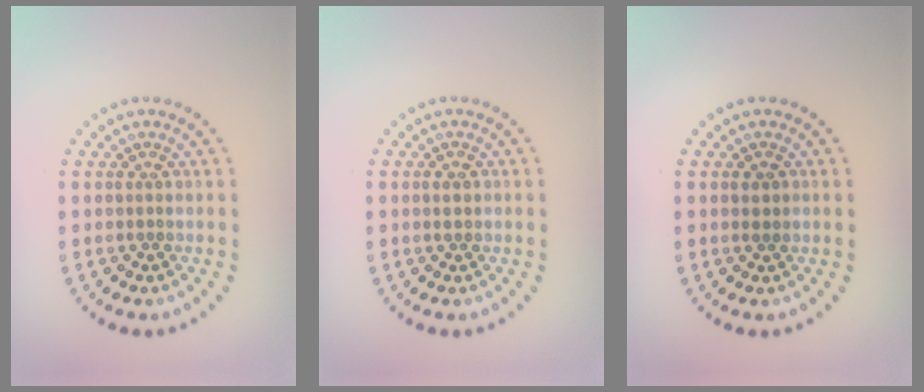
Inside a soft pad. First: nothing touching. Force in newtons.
{"total": 1.0, "press": 1.0, "slide": 0.2}
{"total": 1.1, "press": 1.0, "slide": 0.2}